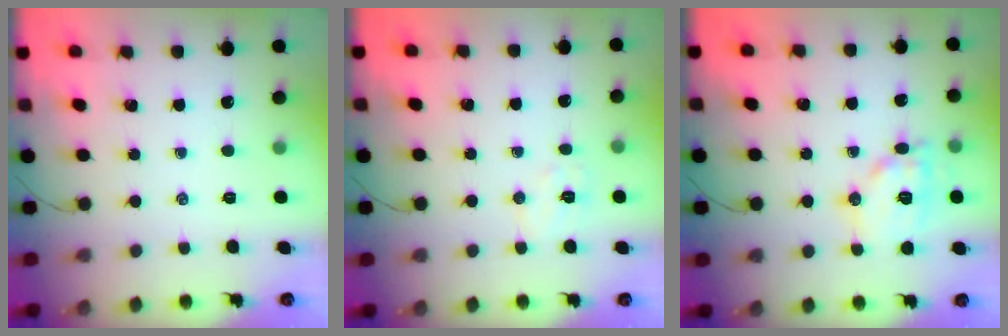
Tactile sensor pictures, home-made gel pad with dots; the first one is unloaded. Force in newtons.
{"total": 5.4, "press": 5.3, "slide": 1.0}
{"total": 12.1, "press": 12.0, "slide": 0.8}